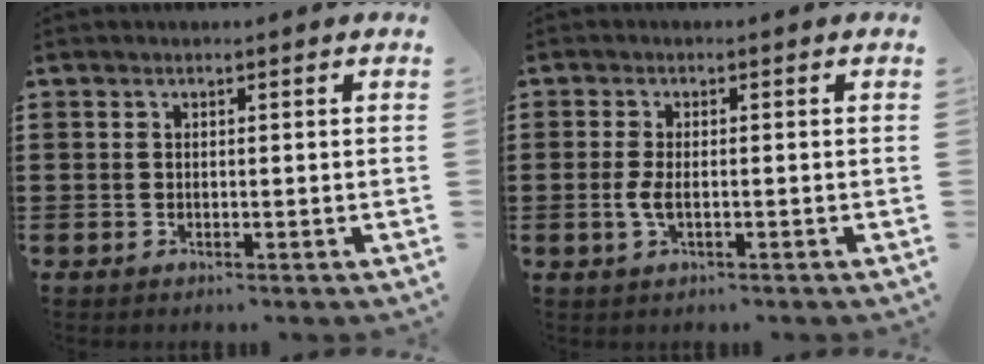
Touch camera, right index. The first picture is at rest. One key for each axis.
{"total": 2.5, "fx": -0.5, "fy": 0.7, "fz": 2.4, "tx": -0.059, "ty": -0.008, "tz": -0.014}